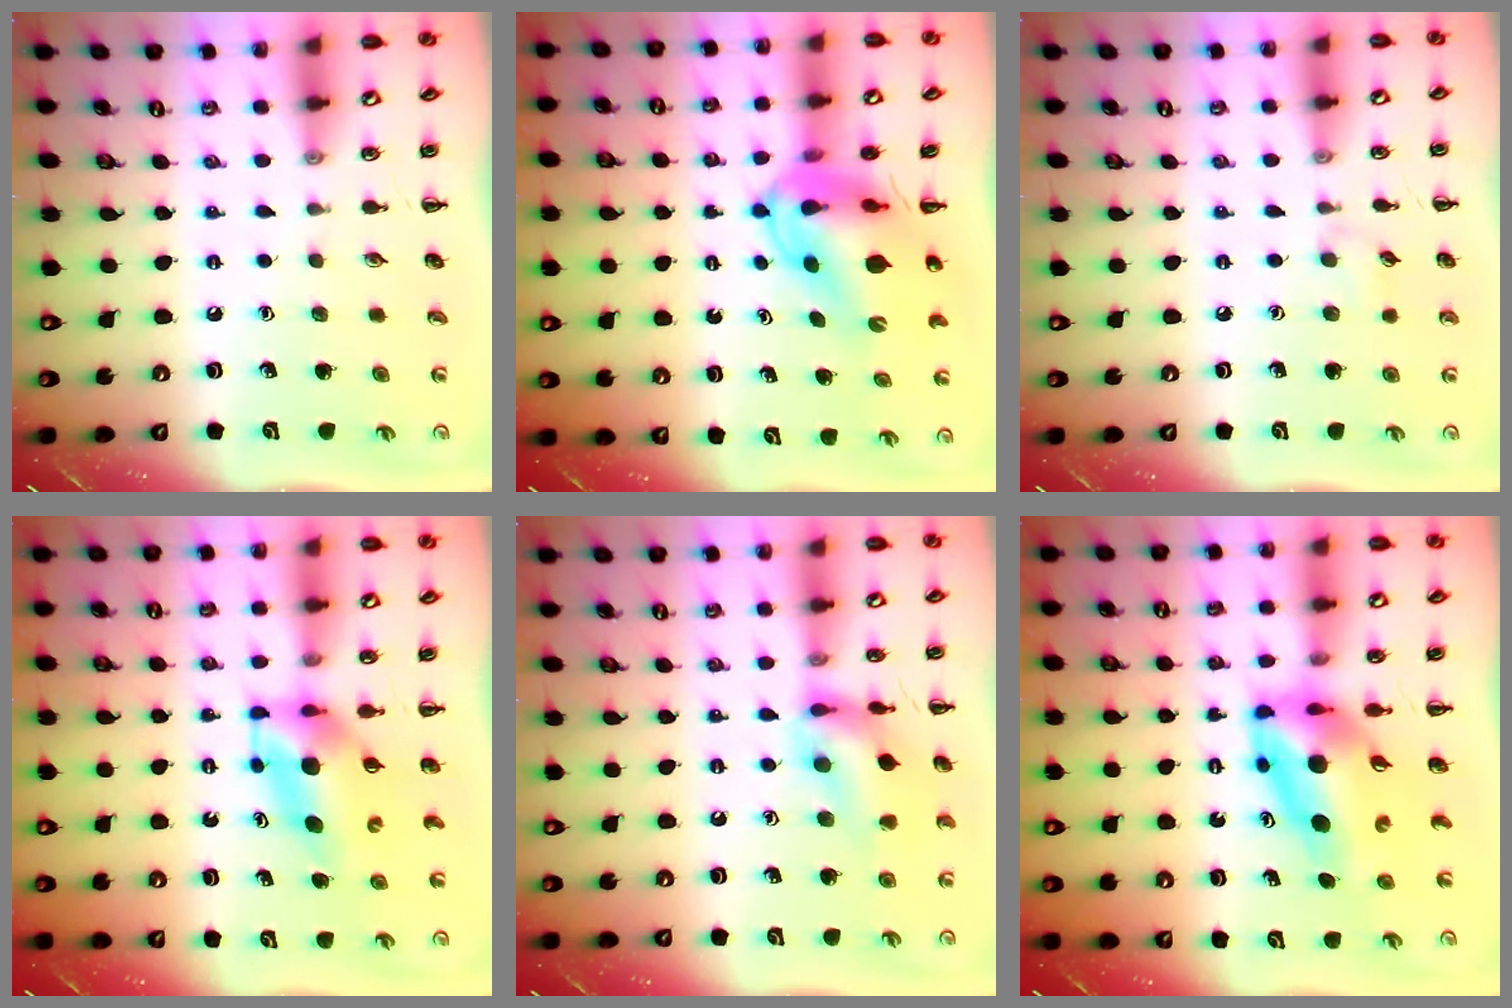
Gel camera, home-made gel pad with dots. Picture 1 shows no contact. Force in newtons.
{"total": 12.9, "press": 12.4, "slide": 3.9}
{"total": 3.9, "press": 3.6, "slide": 1.5}
{"total": 5.8, "press": 5.7, "slide": 0.8}
{"total": 13.5, "press": 13.5, "slide": 1.1}
{"total": 9.6, "press": 9.1, "slide": 3.0}